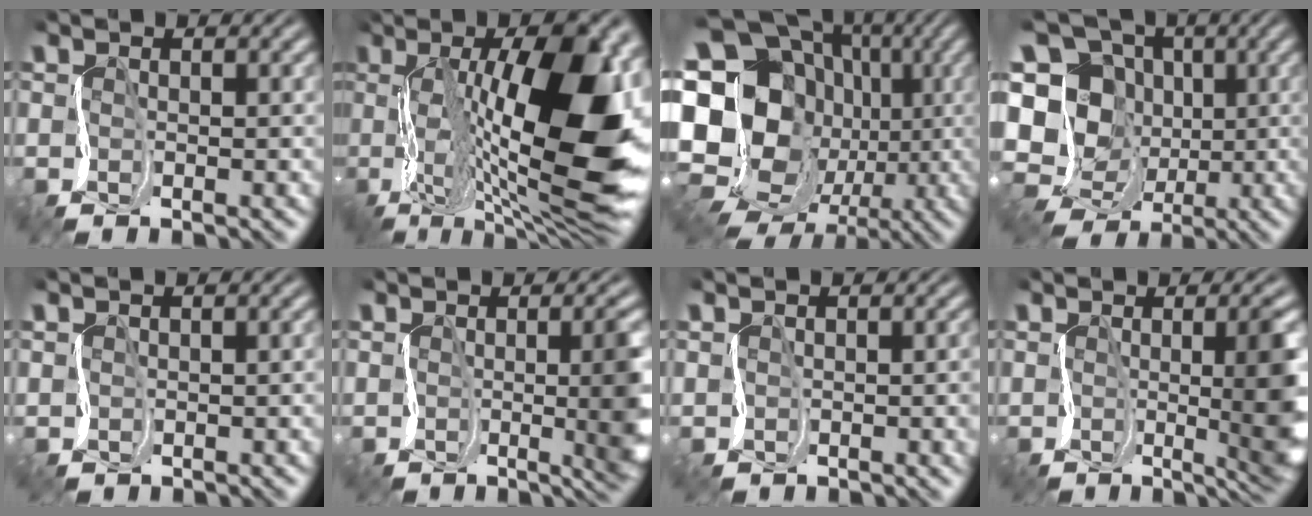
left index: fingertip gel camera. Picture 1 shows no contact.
{"total": 14.3, "force": [2.2, 5.7, 13.0], "torque": [-0.218, 0.005, 0.041]}
{"total": 21.6, "force": [-1.2, 19.3, 9.6], "torque": [-0.207, 0.017, -0.051]}
{"total": 11.3, "force": [1.7, 10.5, 3.6], "torque": [-0.135, 0.043, 0.010]}
{"total": 0.9, "force": [-0.1, 0.2, -0.8], "torque": [0.009, 0.012, 0.010]}
{"total": 5.1, "force": [0.6, 1.7, 4.8], "torque": [-0.041, -0.005, 0.017]}
{"total": 0.9, "force": [0.1, 0.6, 0.7], "torque": [-0.004, 0.004, 0.008]}
{"total": 6.5, "force": [0.8, 1.6, 6.2], "torque": [-0.071, -0.008, 0.022]}